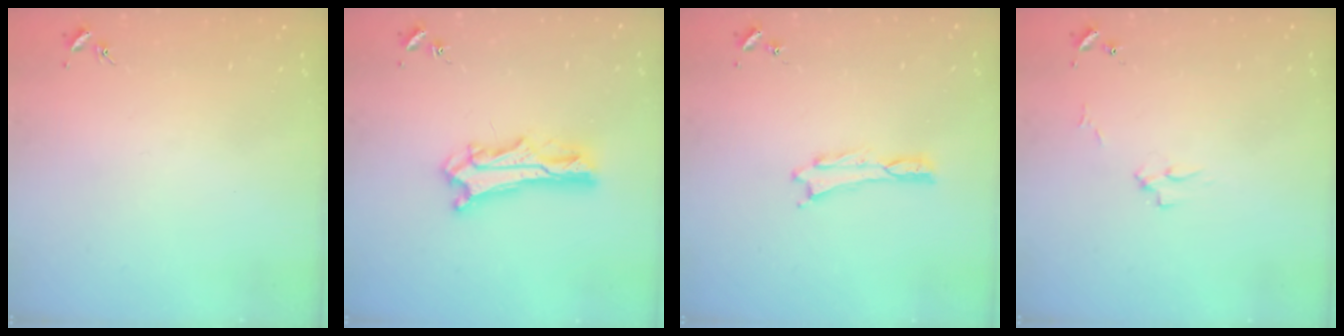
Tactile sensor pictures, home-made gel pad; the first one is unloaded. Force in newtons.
{"total": 6.8, "press": 6.8, "slide": 0.6}
{"total": 0.0}
{"total": 2.7, "press": 2.7, "slide": 0.3}